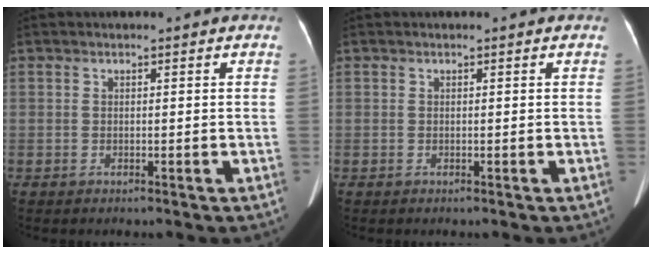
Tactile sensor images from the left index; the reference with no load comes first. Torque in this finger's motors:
{"motor_torque": [0.00, 0.00, 0.00, 0.00]}